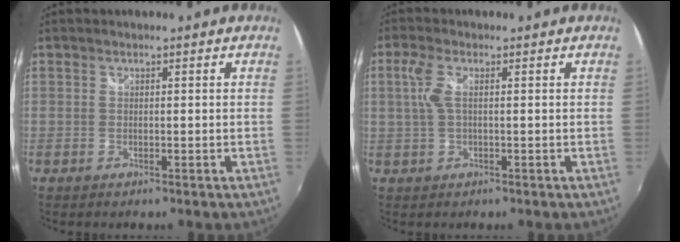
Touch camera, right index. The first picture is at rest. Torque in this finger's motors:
{"motor_torque": [0.04, -0.01, 0.34, 0.07]}